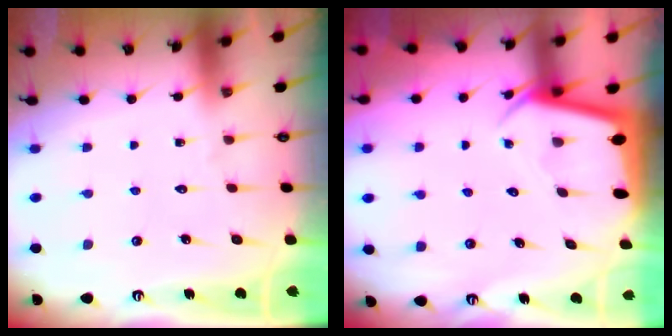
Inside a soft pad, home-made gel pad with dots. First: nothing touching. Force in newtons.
{"total": 2.6, "press": 2.6, "slide": 0.4}